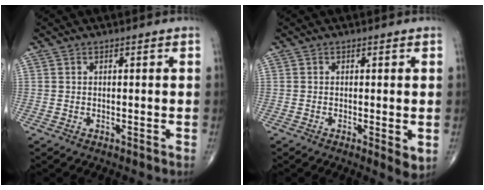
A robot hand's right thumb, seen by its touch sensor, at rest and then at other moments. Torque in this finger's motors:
{"motor_torque": [-0.51, 0.40, -0.08, -0.08, -0.01]}